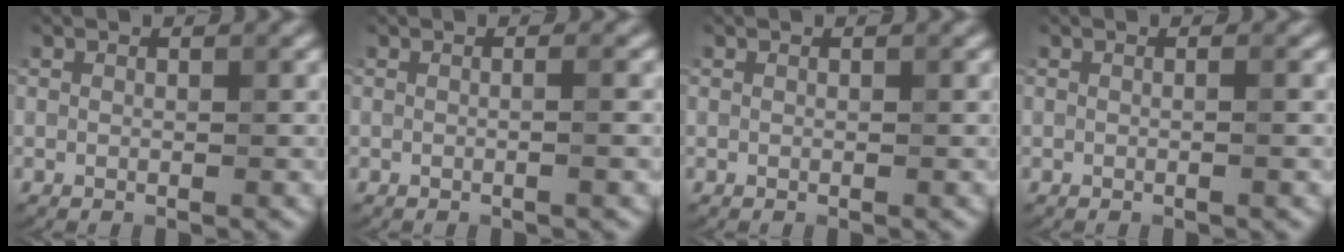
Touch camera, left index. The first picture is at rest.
{"total": 1.9, "force": [-0.2, 0.9, 1.6], "torque": [-0.005, -0.002, -0.021]}
{"total": 0.0}
{"total": 0.9, "force": [-0.4, 0.4, 0.7], "torque": [-0.008, -0.004, -0.015]}